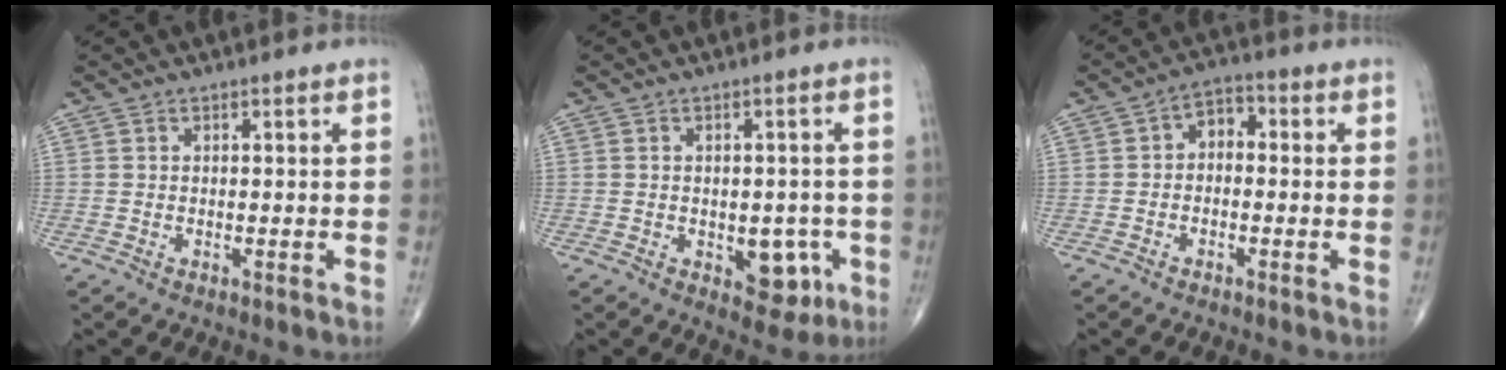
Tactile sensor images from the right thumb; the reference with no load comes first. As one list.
[{"total": 6.9, "force": [-2.0, 4.3, 5.1], "torque": [-0.027, 0.009, -0.017]}, {"total": 4.4, "force": [-0.2, 3.1, 3.1], "torque": [-0.030, 0.021, -0.018]}]